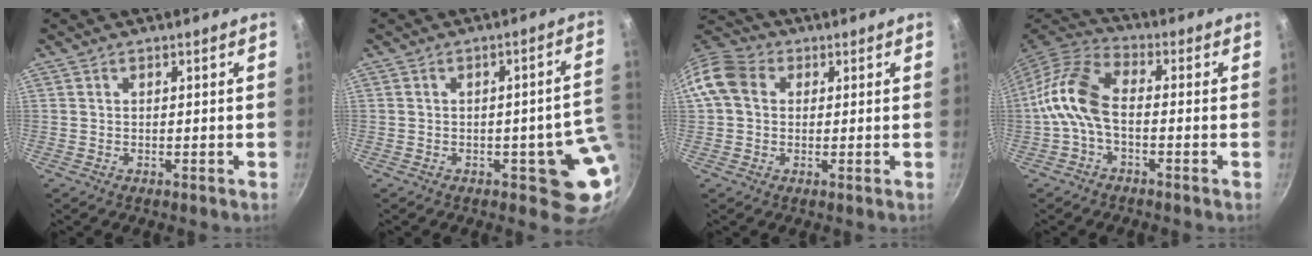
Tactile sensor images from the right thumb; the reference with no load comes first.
{"total": 8.9, "force": [-1.3, 4.4, 7.6], "torque": [-0.027, 0.013, -0.013]}
{"total": 8.9, "force": [1.4, 7.2, 5.1], "torque": [-0.077, 0.017, 0.008]}
{"total": 10.1, "force": [-1.9, 5.5, 8.2], "torque": [-0.169, 0.039, -0.055]}